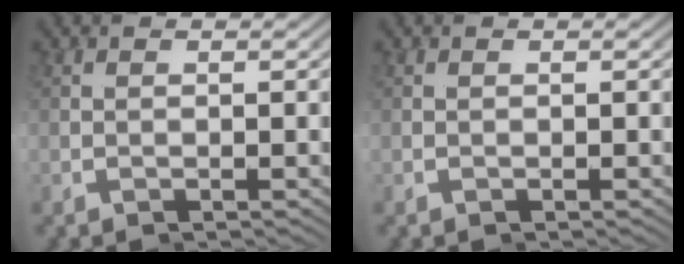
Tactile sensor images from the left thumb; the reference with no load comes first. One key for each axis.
{"total": 0.0}